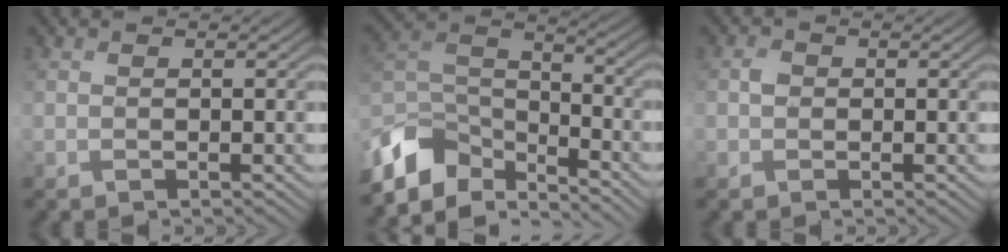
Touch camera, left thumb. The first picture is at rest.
{"total": 10.7, "force": [-8.6, 4.7, 4.5], "torque": [-0.109, 0.003, -0.179]}
{"total": 1.3, "force": [0.0, 1.2, 0.5], "torque": [-0.007, -0.001, -0.007]}